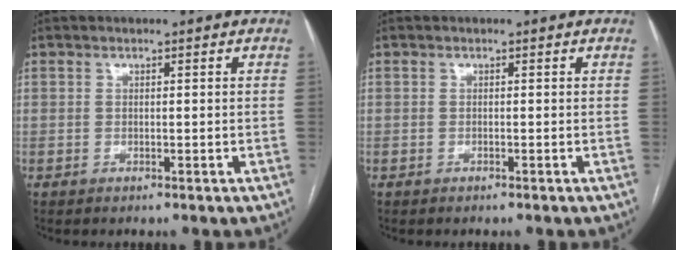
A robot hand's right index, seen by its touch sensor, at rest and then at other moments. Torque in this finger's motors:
{"motor_torque": [-0.24, -0.02, 0.07, 0.01]}